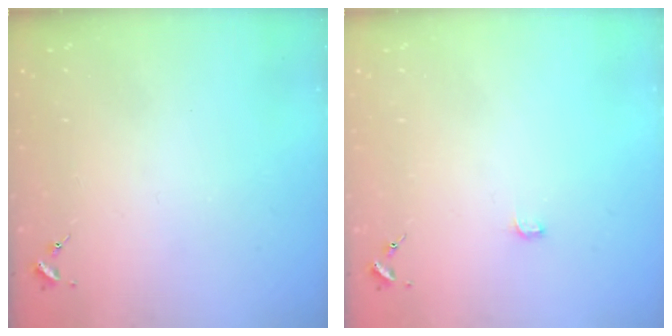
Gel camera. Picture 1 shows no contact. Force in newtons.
{"total": 2.2, "press": 2.2, "slide": 0.2}